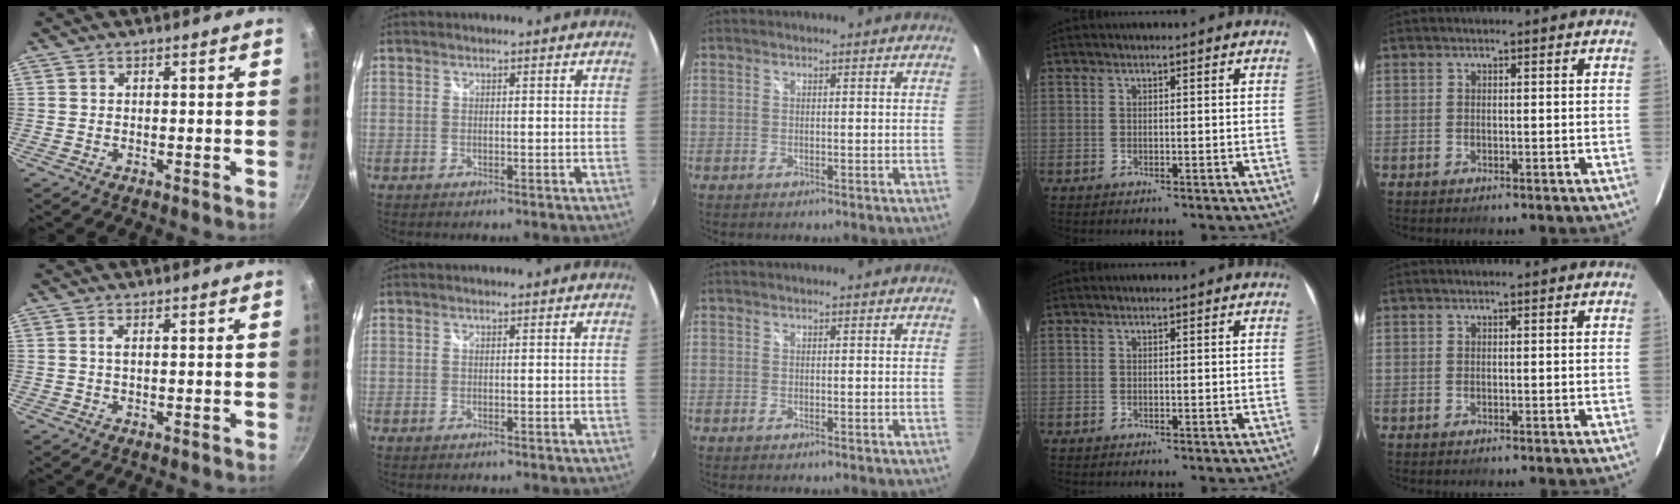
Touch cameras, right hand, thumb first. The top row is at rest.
{"thumb": {"total": 1.2, "force": [0.1, 0.2, 1.2], "torque": [-0.027, 0.002, -0.001]}}